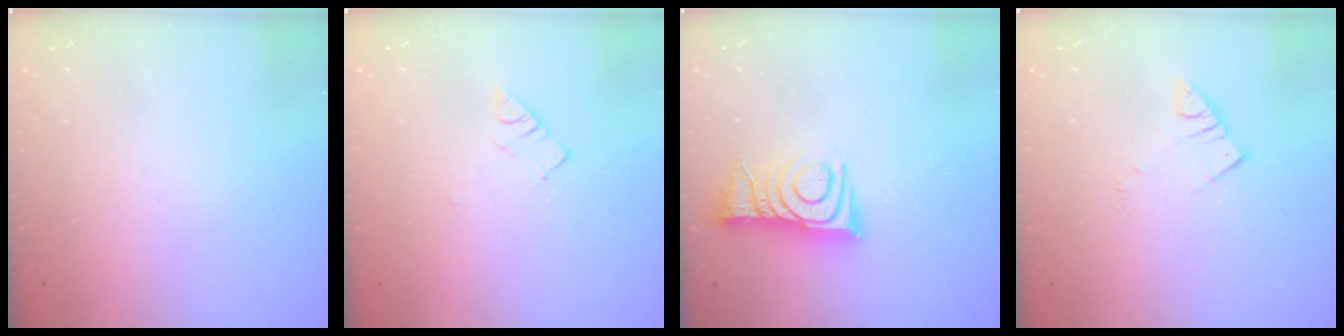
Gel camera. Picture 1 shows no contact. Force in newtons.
{"total": 2.8, "press": 2.7, "slide": 0.4}
{"total": 11.4, "press": 11.4, "slide": 0.6}
{"total": 2.6, "press": 2.6, "slide": 0.1}